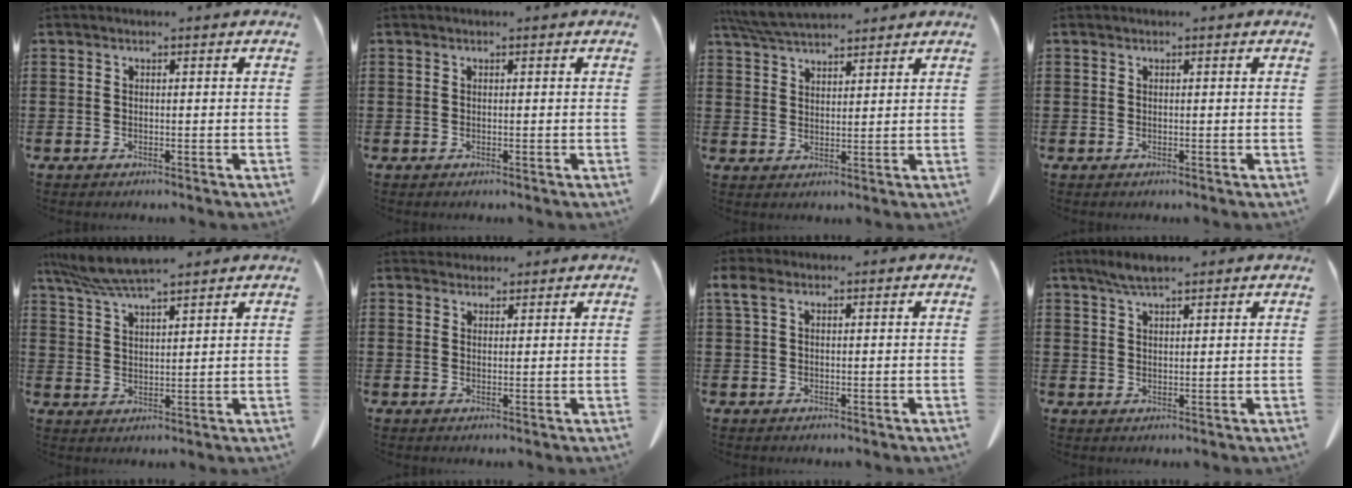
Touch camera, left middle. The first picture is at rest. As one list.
[{"total": 0.0}, {"total": 5.7, "force": [5.1, 1.2, 2.3], "torque": [-0.060, -0.012, 0.097]}, {"total": 0.0}, {"total": 6.1, "force": [5.2, 0.3, 3.1], "torque": [-0.075, -0.019, 0.095]}, {"total": 1.8, "force": [1.7, 0.6, 0.0], "torque": [-0.006, 0.002, 0.035]}, {"total": 2.4, "force": [0.6, 1.2, 1.9], "torque": [-0.050, 0.004, 0.008]}, {"total": 3.2, "force": [2.4, 0.7, 2.0], "torque": [-0.045, 0.002, 0.045]}]